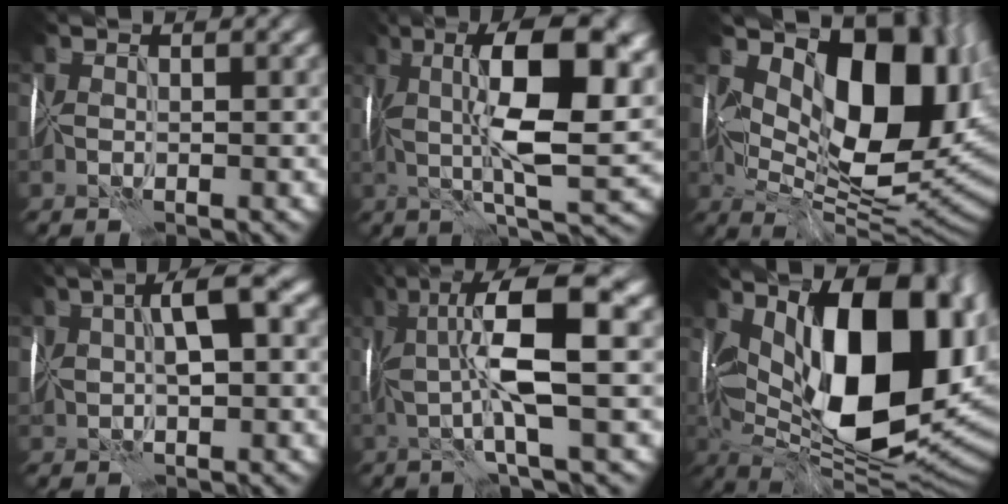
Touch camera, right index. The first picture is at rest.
{"total": 11.1, "force": [1.8, 3.4, 10.4], "torque": [-0.165, 0.004, 0.032]}
{"total": 13.9, "force": [3.9, 8.4, 10.3], "torque": [-0.135, 0.000, 0.073]}
{"total": 5.8, "force": [1.4, 2.7, 5.0], "torque": [-0.085, 0.016, 0.021]}
{"total": 7.9, "force": [1.1, 1.0, 7.8], "torque": [-0.135, 0.017, 0.022]}
{"total": 18.0, "force": [2.6, 9.0, 15.4], "torque": [-0.222, 0.014, 0.044]}